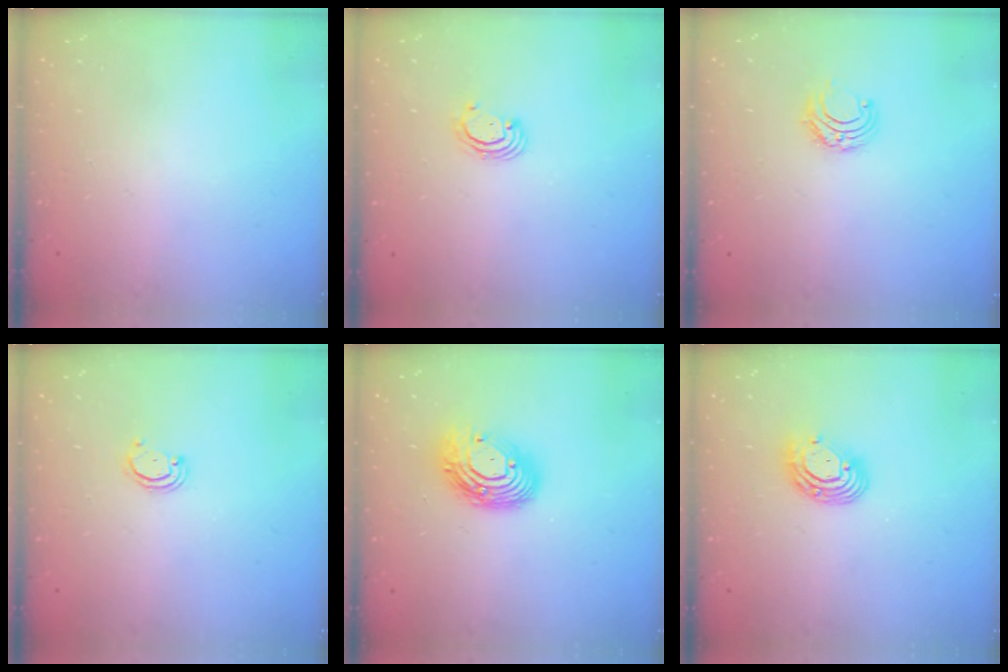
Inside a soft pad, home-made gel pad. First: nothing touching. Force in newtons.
{"total": 2.6, "press": 2.6, "slide": 0.3}
{"total": 6.3, "press": 6.3, "slide": 0.5}
{"total": 2.2, "press": 2.2, "slide": 0.2}
{"total": 13.1, "press": 13.1, "slide": 1.1}
{"total": 9.6, "press": 9.4, "slide": 1.9}